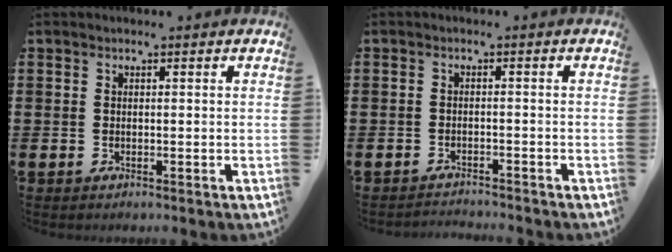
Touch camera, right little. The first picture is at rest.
{"total": 1.4, "force": [-1.4, -0.1, -0.2], "torque": [0.000, 0.004, -0.030]}